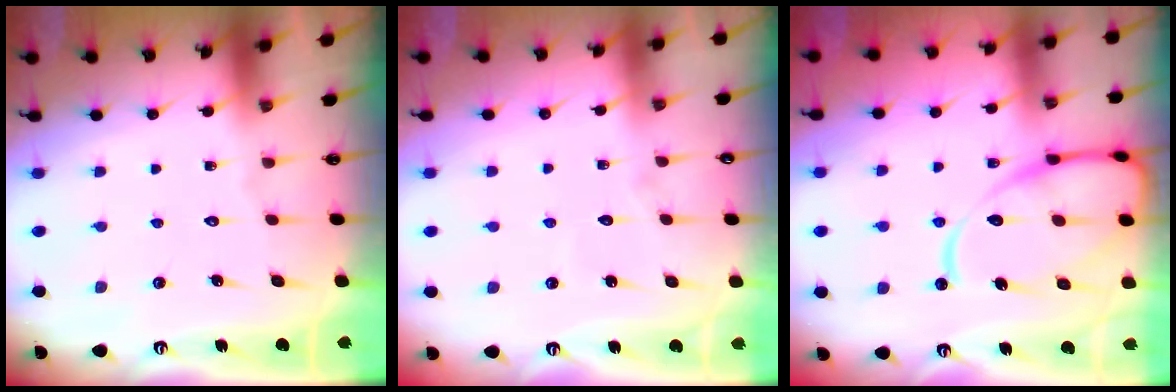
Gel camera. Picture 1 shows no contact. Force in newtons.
{"total": 4.9, "press": 4.9, "slide": 0.4}
{"total": 14.3, "press": 14.3, "slide": 1.5}